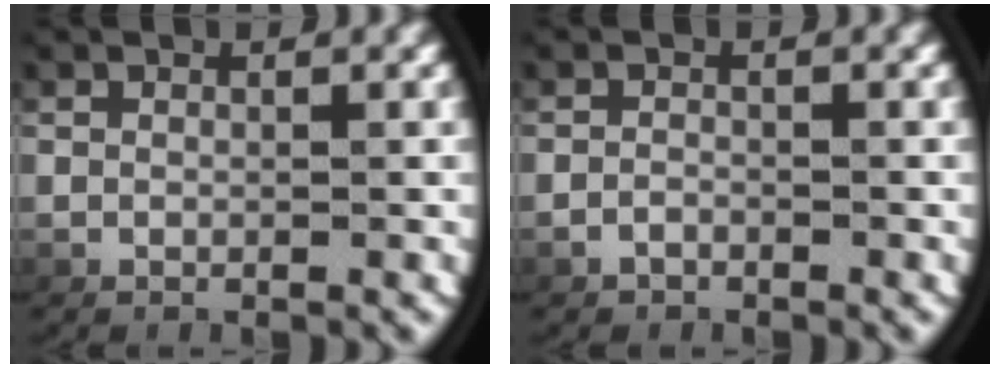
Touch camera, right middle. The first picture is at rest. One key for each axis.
{"total": 0.9, "fx": -0.9, "fy": 0.1, "fz": -0.1, "tx": -0.005, "ty": -0.006, "tz": -0.013}